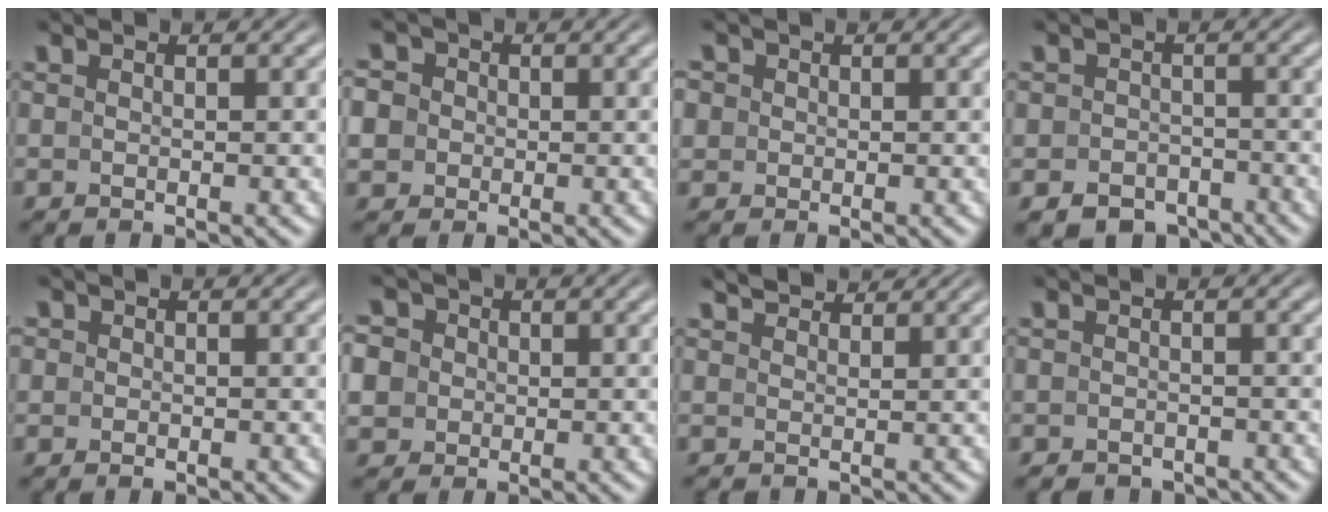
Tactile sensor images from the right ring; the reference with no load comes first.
{"total": 5.6, "force": [0.0, 5.2, 2.0], "torque": [-0.055, -0.009, -0.006]}
{"total": 3.3, "force": [0.3, 3.1, 1.1], "torque": [-0.032, -0.006, 0.004]}
{"total": 6.8, "force": [-4.9, 4.5, 1.2], "torque": [-0.009, -0.021, -0.079]}
{"total": 1.2, "force": [-0.2, 1.2, 0.2], "torque": [-0.005, -0.004, -0.002]}
{"total": 6.6, "force": [0.2, 6.1, 2.6], "torque": [-0.068, -0.013, 0.002]}
{"total": 2.0, "force": [2.0, 0.1, 0.3], "torque": [0.003, -0.005, 0.044]}
{"total": 2.4, "force": [-2.3, 0.8, -0.2], "torque": [0.001, -0.019, -0.029]}